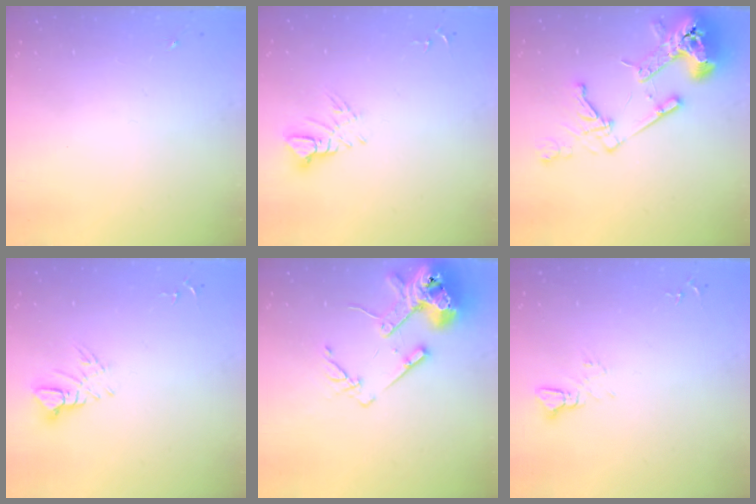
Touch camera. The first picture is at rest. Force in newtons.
{"total": 6.0, "press": 6.0, "slide": 0.2}
{"total": 18.8, "press": 18.6, "slide": 2.5}
{"total": 6.0, "press": 6.0, "slide": 0.2}
{"total": 15.2, "press": 14.9, "slide": 2.8}
{"total": 3.4, "press": 3.4, "slide": 0.4}